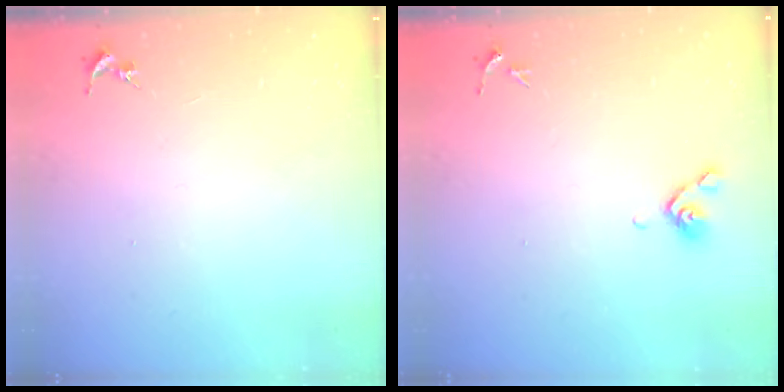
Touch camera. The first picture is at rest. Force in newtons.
{"total": 5.5, "press": 5.3, "slide": 1.5}